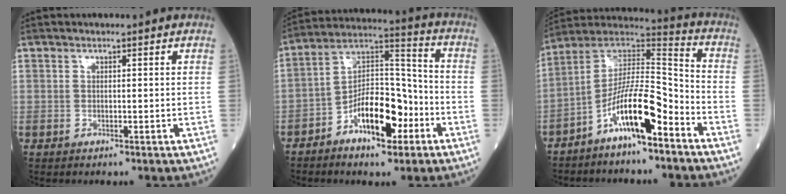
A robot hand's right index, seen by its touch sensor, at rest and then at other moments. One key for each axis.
{"total": 12.1, "fx": -5.6, "fy": 5.0, "fz": 9.5, "tx": -0.173, "ty": 0.023, "tz": -0.089}
{"total": 12.5, "fx": -6.7, "fy": 2.6, "fz": 10.3, "tx": -0.189, "ty": 0.025, "tz": -0.119}